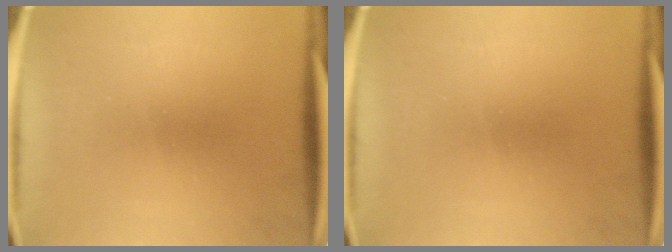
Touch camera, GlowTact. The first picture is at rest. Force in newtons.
{"total": 0.0}